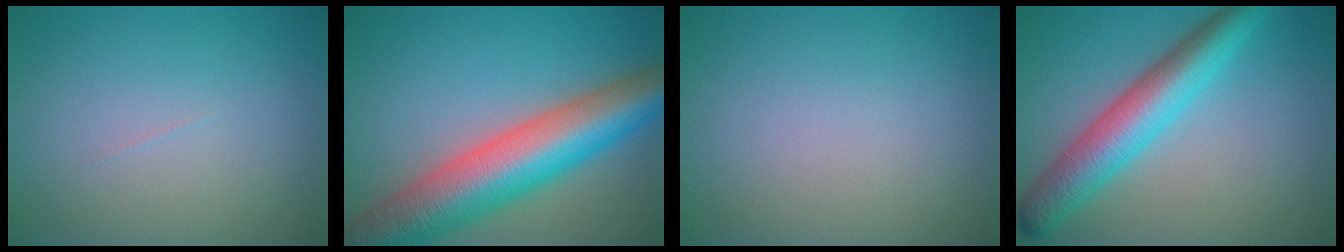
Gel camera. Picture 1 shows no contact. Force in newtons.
{"total": 11.8, "press": 11.8, "slide": 0.5}
{"total": 0.0}
{"total": 6.7, "press": 6.7, "slide": 0.0}